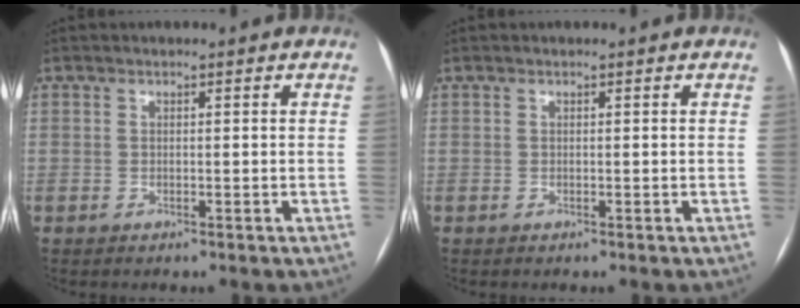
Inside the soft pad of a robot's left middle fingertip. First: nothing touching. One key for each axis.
{"total": 0.0}